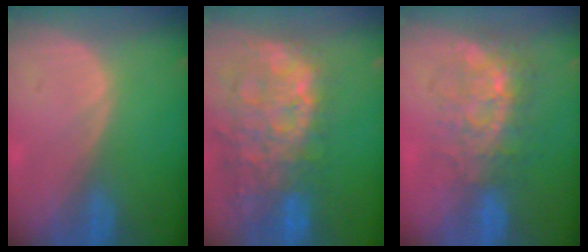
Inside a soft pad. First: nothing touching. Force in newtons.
{"total": 14.3, "press": 11.6, "slide": 8.3}
{"total": 8.5, "press": 7.5, "slide": 4.1}